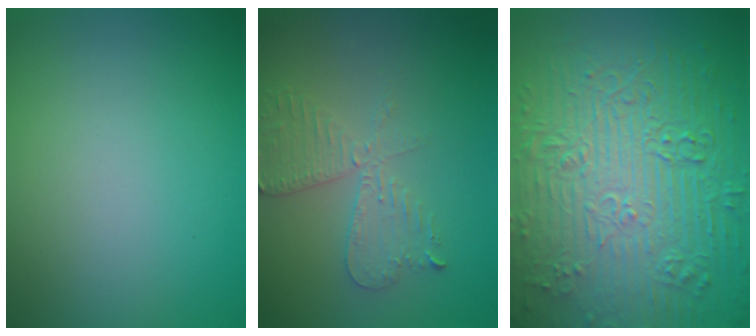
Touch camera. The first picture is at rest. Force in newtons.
{"total": 2.6, "press": 2.5, "slide": 0.5}
{"total": 11.9, "press": 7.8, "slide": 8.9}